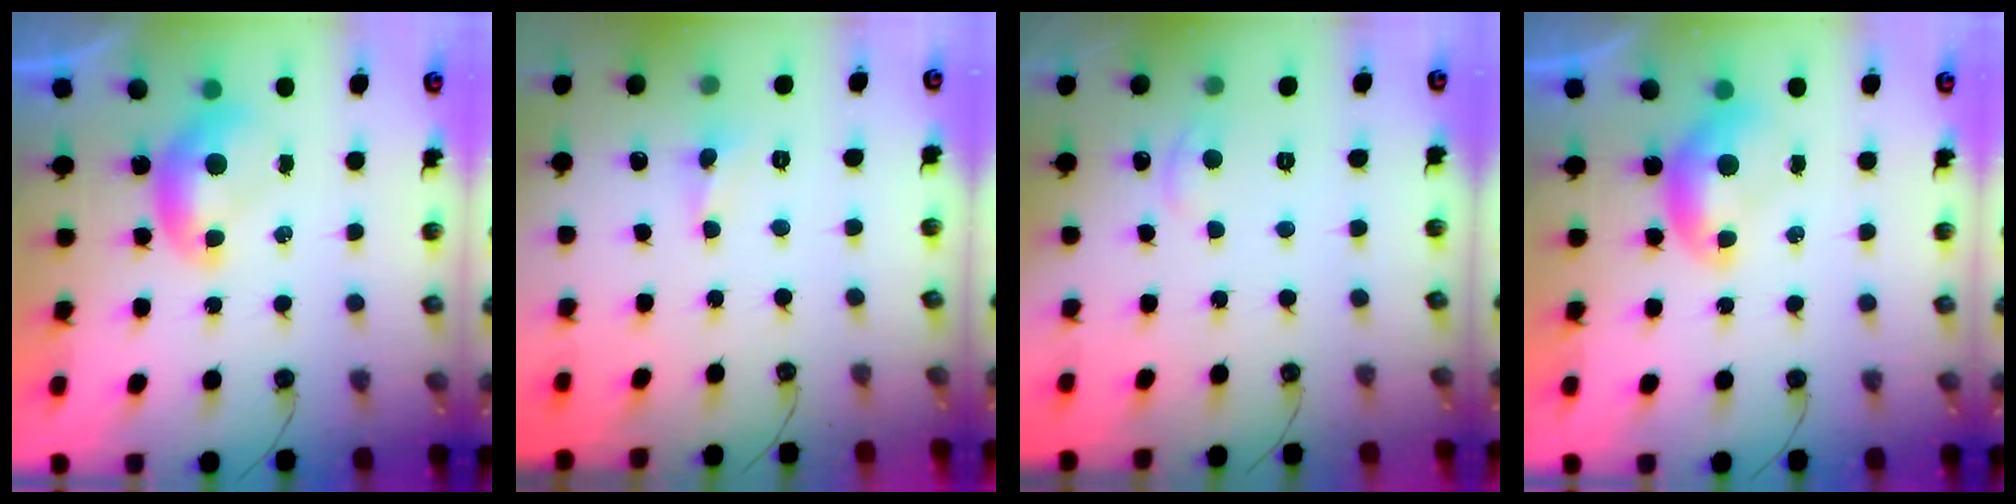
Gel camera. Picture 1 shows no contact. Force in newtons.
{"total": 0.9, "press": 0.9, "slide": 0.2}
{"total": 1.1, "press": 0.8, "slide": 0.7}
{"total": 0.0}